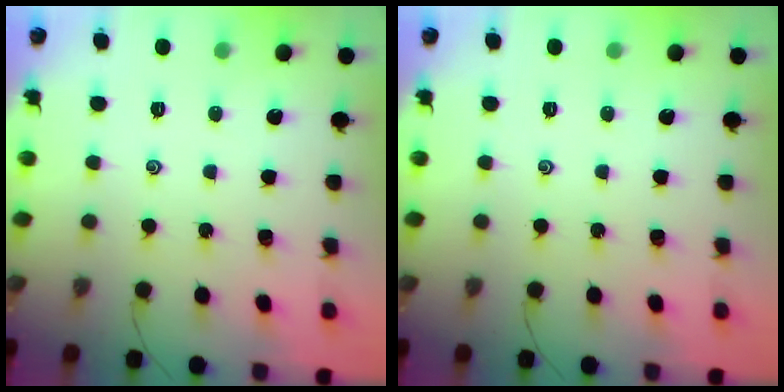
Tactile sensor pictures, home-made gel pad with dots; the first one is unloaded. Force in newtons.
{"total": 0.0}